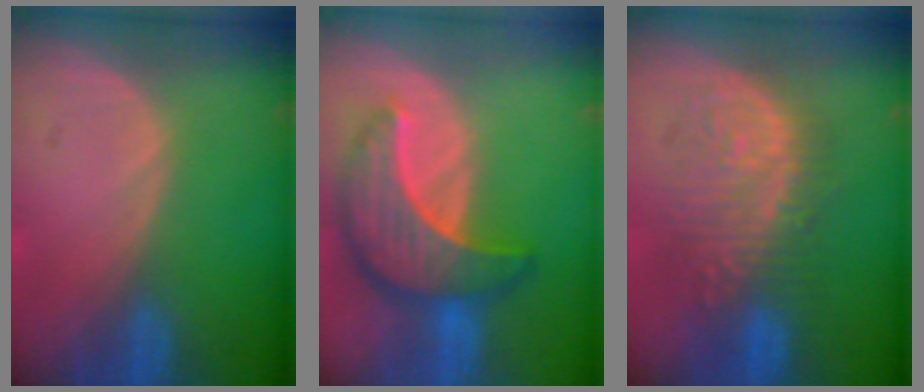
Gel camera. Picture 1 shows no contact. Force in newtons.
{"total": 10.0, "press": 10.0, "slide": 0.6}
{"total": 9.2, "press": 9.2, "slide": 0.0}